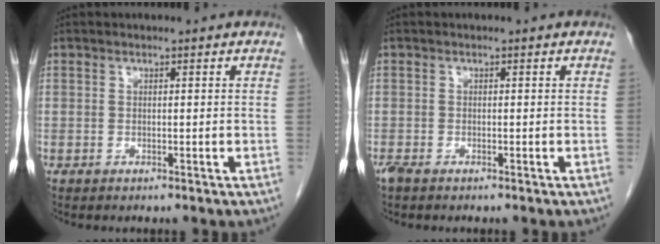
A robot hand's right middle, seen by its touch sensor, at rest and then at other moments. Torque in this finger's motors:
{"motor_torque": [0.08, -0.04, 0.00, 0.01]}